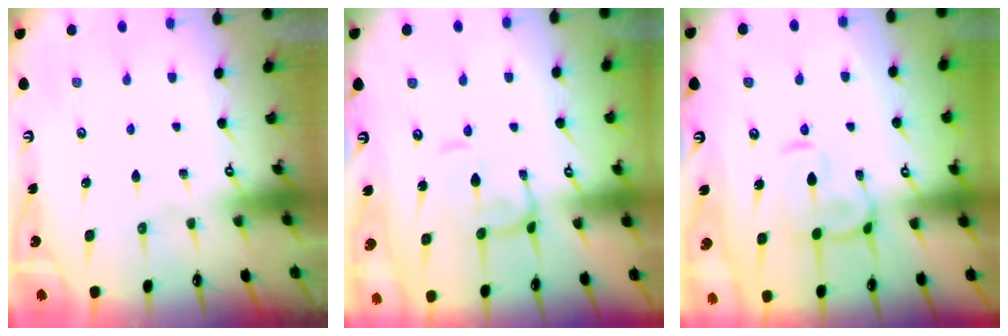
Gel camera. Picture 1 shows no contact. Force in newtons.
{"total": 0.8, "press": 0.8, "slide": 0.4}
{"total": 4.4, "press": 4.2, "slide": 1.3}